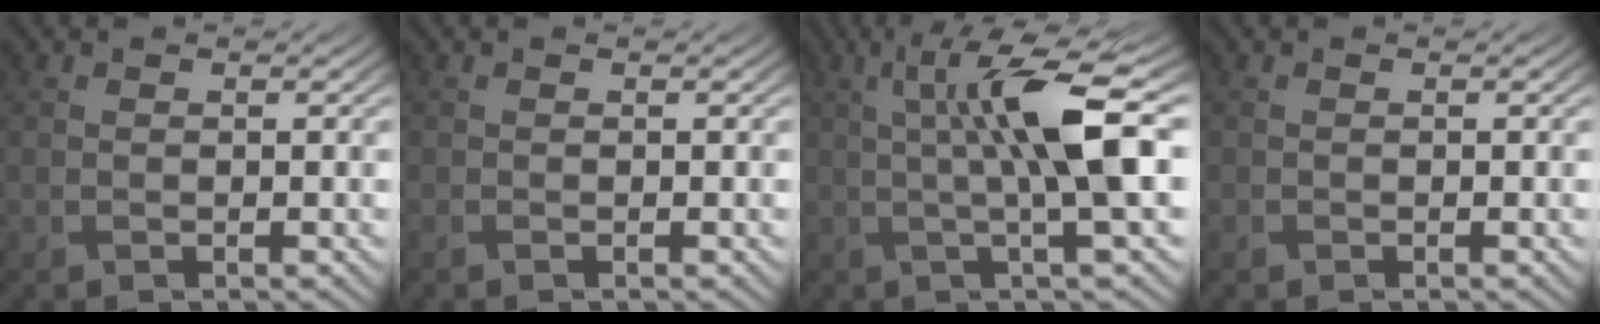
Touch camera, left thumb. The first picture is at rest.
{"total": 0.0}
{"total": 10.1, "force": [1.3, 1.5, 9.9], "torque": [-0.161, 0.012, 0.022]}
{"total": 0.0}